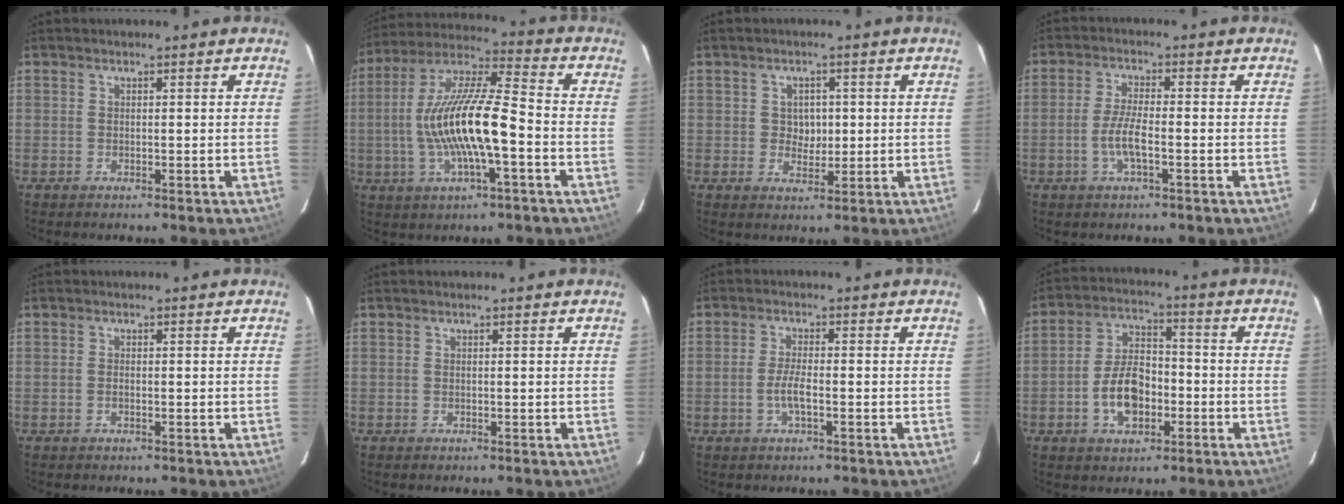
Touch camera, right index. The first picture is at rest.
{"total": 16.6, "force": [-3.2, 3.3, 15.9], "torque": [-0.309, 0.004, -0.062]}
{"total": 3.5, "force": [0.3, 3.1, 1.6], "torque": [-0.023, 0.008, 0.006]}
{"total": 5.3, "force": [-1.8, 1.1, 4.9], "torque": [-0.102, -0.001, -0.035]}
{"total": 0.8, "force": [-0.3, 0.5, 0.6], "torque": [-0.013, 0.001, -0.006]}
{"total": 0.0}
{"total": 3.7, "force": [-1.3, 0.7, 3.4], "torque": [-0.071, -0.001, -0.026]}
{"total": 10.9, "force": [-4.0, 6.3, 7.9], "torque": [-0.160, 0.021, -0.066]}